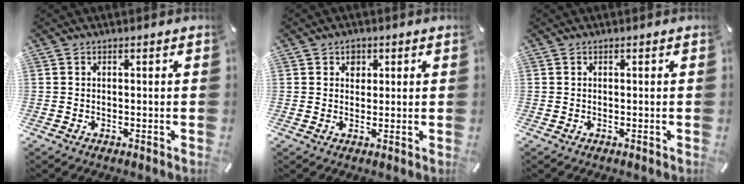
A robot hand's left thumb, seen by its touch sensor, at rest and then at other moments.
{"total": 2.4, "force": [0.8, 2.1, 0.7], "torque": [0.006, -0.005, 0.007]}
{"total": 0.0}